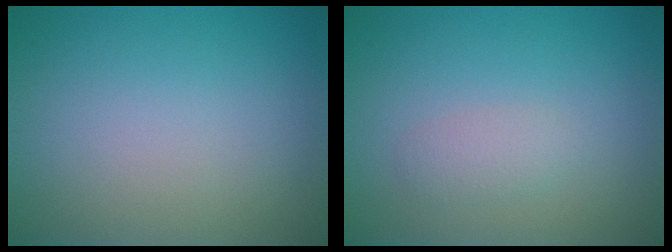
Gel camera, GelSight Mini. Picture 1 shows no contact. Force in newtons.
{"total": 1.4, "press": 1.4, "slide": 0.1}